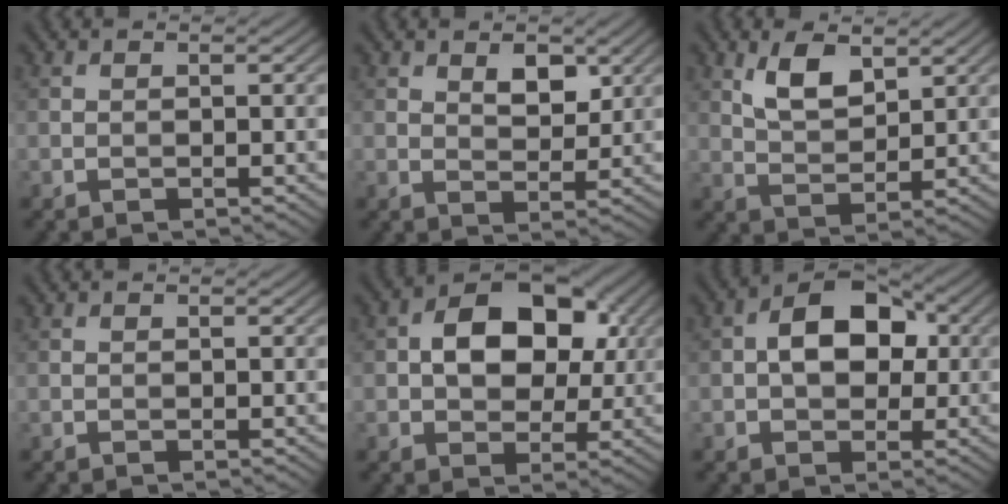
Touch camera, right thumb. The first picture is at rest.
{"total": 3.9, "force": [1.9, 2.2, 2.7], "torque": [-0.046, -0.006, 0.033]}
{"total": 5.5, "force": [3.0, 2.5, 3.9], "torque": [-0.082, -0.005, 0.058]}
{"total": 0.0}
{"total": 10.5, "force": [1.8, 7.1, 7.5], "torque": [-0.119, 0.010, 0.025]}
{"total": 7.4, "force": [0.6, 5.0, 5.4], "torque": [-0.083, 0.010, 0.003]}